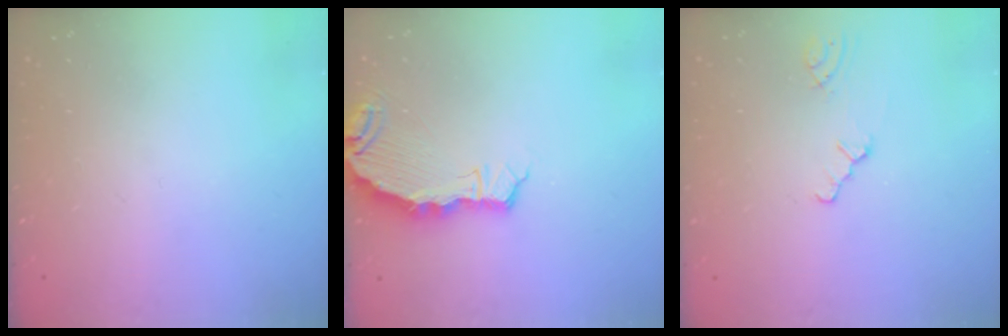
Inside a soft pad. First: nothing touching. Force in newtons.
{"total": 6.4, "press": 5.7, "slide": 2.9}
{"total": 1.1, "press": 1.1, "slide": 0.3}